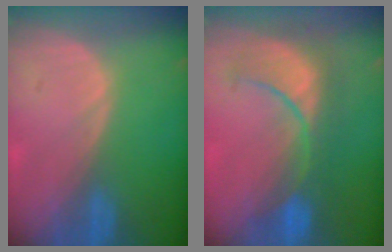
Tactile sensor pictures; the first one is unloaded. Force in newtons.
{"total": 8.8, "press": 8.8, "slide": 0.5}